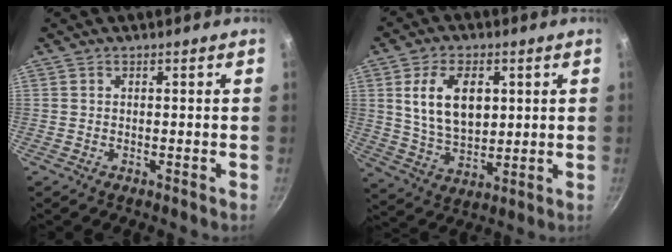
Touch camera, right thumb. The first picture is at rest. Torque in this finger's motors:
{"motor_torque": [-0.83, 1.30, 0.65, 0.02, 0.24]}